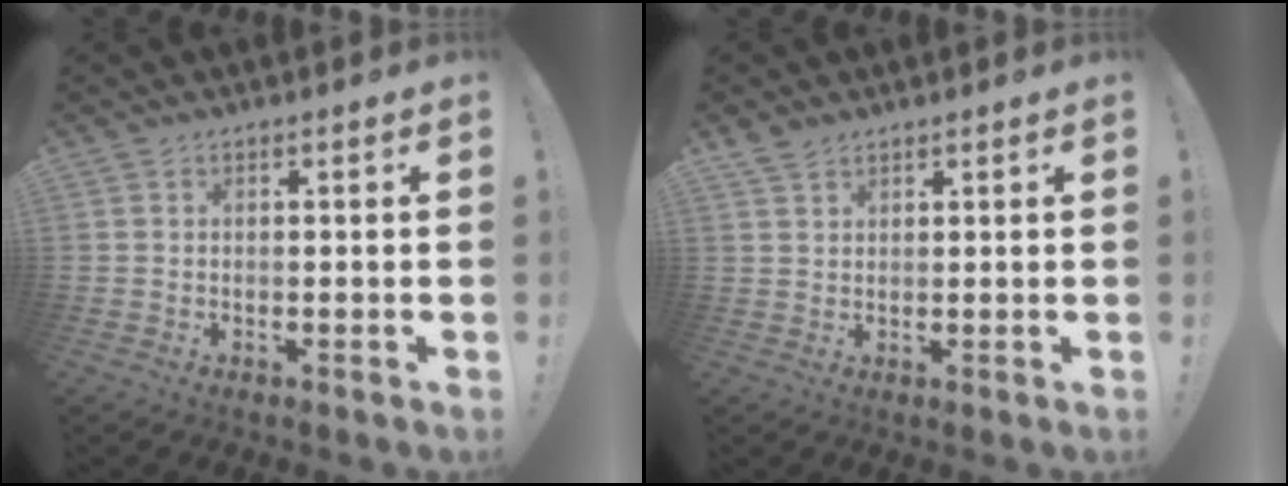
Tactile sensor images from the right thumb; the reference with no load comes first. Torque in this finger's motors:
{"motor_torque": [-0.16, 0.08, 0.23, 0.19, -0.02]}